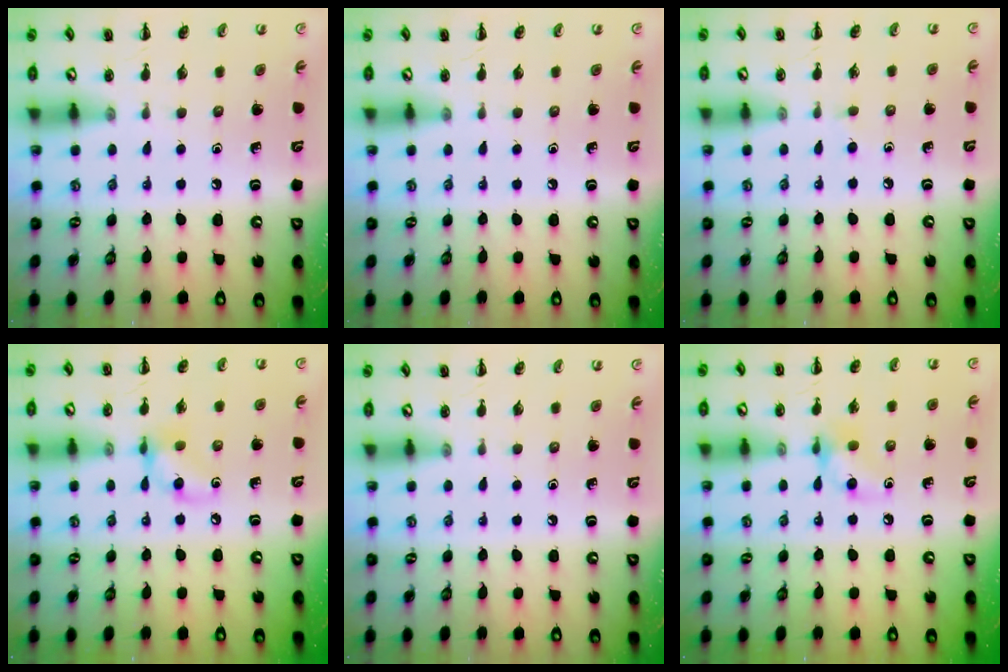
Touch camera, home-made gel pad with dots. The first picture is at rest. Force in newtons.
{"total": 0.7, "press": 0.6, "slide": 0.4}
{"total": 1.6, "press": 1.4, "slide": 0.8}
{"total": 8.1, "press": 8.1, "slide": 0.7}
{"total": 0.0}
{"total": 7.5, "press": 7.4, "slide": 0.5}